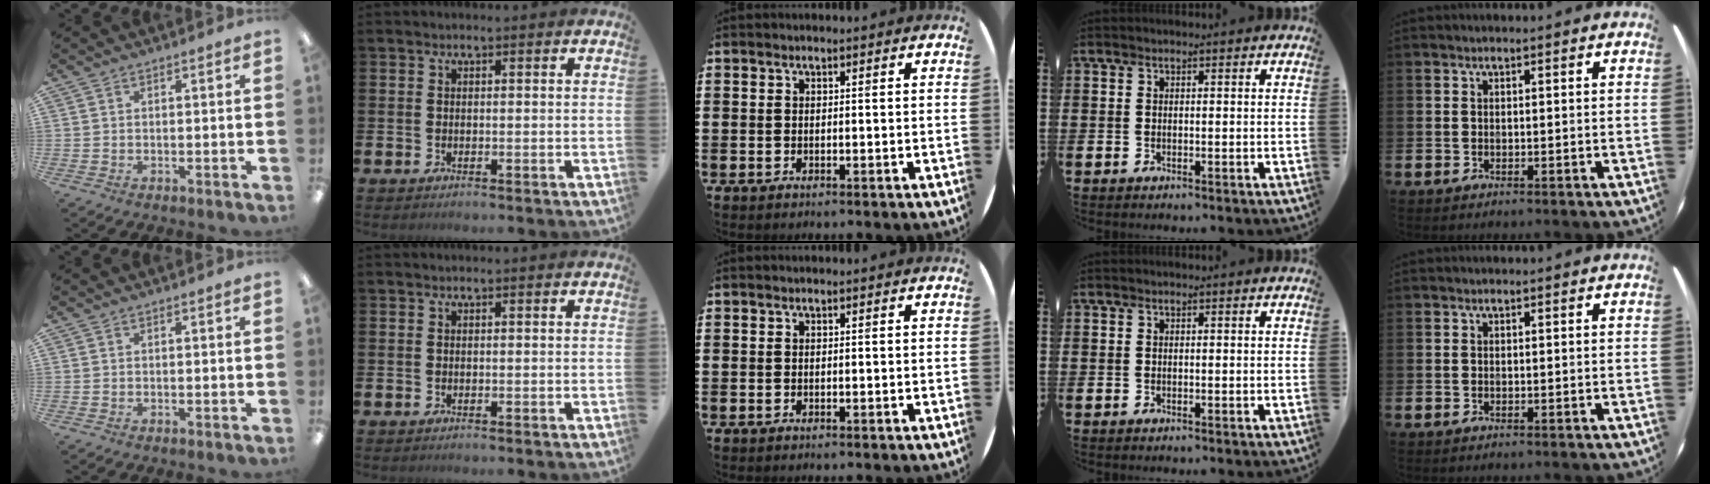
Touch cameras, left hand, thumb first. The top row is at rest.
{}